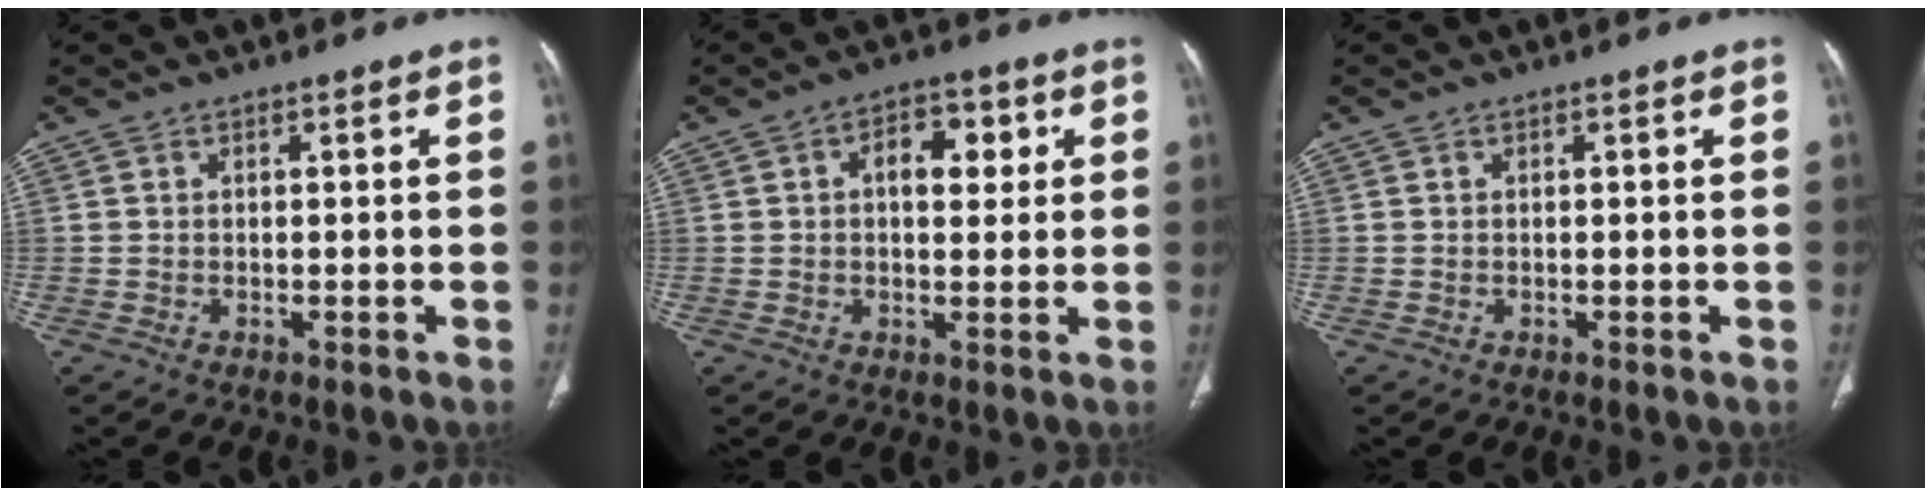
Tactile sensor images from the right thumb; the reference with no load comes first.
{"total": 7.3, "force": [1.9, 4.3, 5.6], "torque": [-0.054, 0.004, 0.026]}
{"total": 0.0}